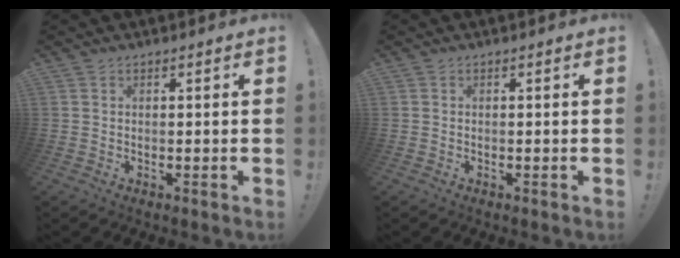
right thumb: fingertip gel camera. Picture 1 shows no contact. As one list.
[{"total": 0.0}]